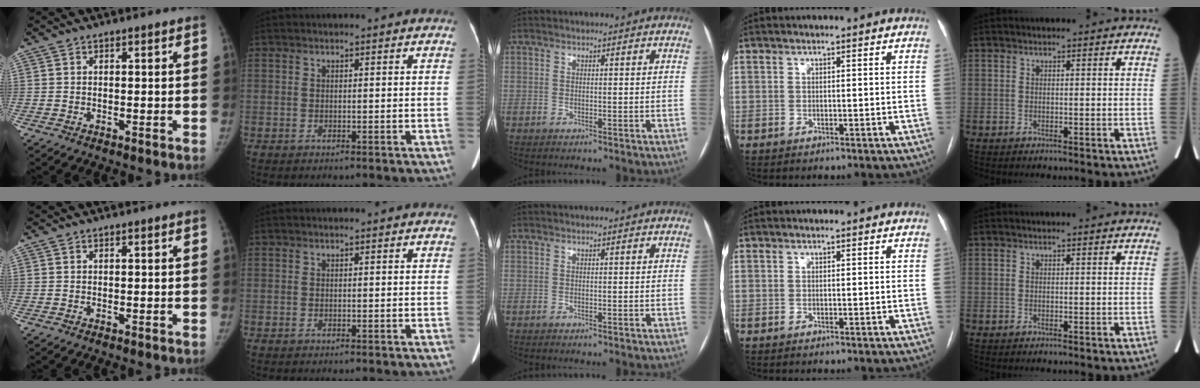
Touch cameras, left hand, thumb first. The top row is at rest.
{}